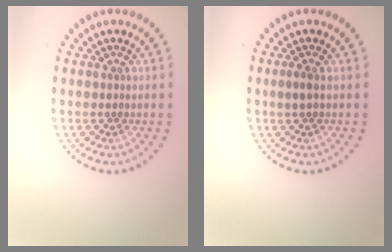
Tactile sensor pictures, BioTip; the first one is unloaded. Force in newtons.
{"total": 0.8, "press": 0.7, "slide": 0.4}